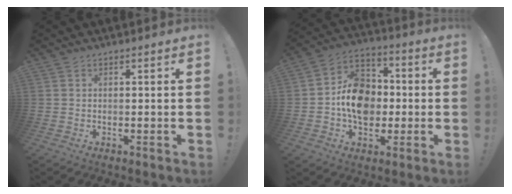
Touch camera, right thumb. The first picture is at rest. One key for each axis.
{"total": 14.3, "fx": -2.0, "fy": 11.4, "fz": 8.3, "tx": -0.131, "ty": 0.029, "tz": -0.029}